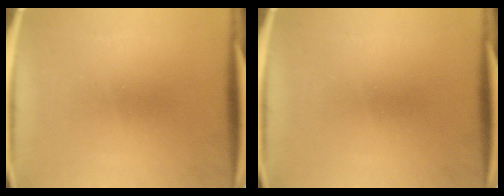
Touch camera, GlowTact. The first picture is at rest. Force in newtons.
{"total": 0.0}